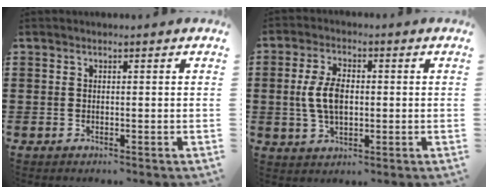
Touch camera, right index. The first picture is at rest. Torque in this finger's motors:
{"motor_torque": [1.45, -0.33, 0.52, 0.21]}